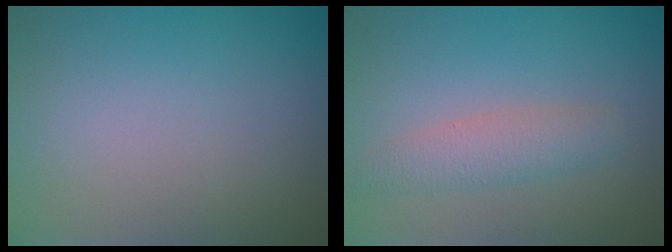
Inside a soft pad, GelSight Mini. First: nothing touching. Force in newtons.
{"total": 2.5, "press": 2.5, "slide": 0.1}